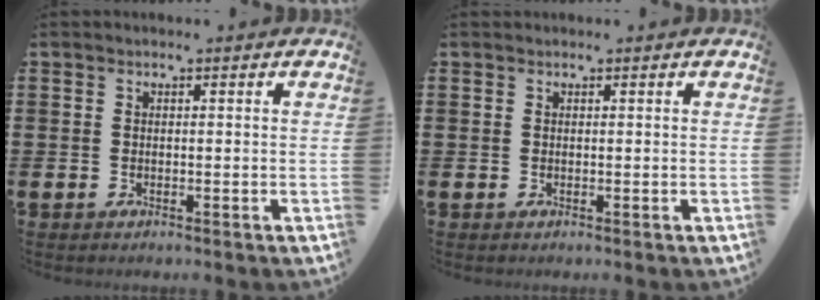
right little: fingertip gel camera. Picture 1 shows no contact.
{"total": 0.0}